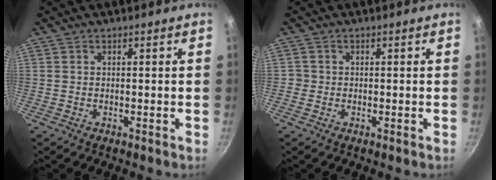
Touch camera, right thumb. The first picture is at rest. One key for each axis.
{"total": 1.0, "fx": -0.3, "fy": 1.0, "fz": 0.1, "tx": 0.000, "ty": 0.003, "tz": -0.008}